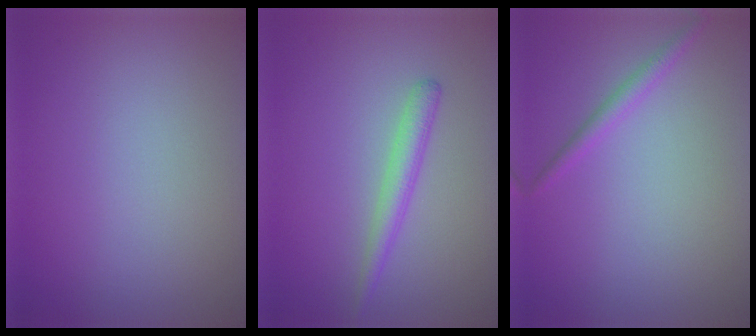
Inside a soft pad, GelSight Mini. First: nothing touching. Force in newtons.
{"total": 2.0, "press": 2.0, "slide": 0.0}
{"total": 1.4, "press": 1.4, "slide": 0.1}